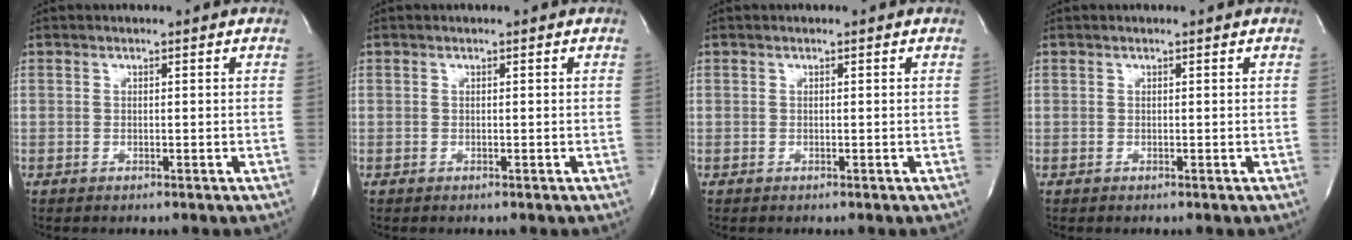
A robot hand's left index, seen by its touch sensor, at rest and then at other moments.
{"total": 0.0}
{"total": 0.0}
{"total": 0.0}